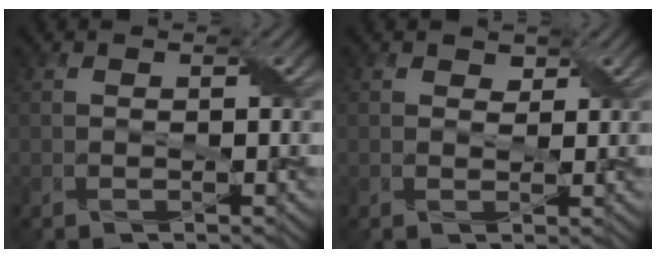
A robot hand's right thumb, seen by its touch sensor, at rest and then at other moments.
{"total": 1.2, "force": [0.9, 0.7, 0.4], "torque": [-0.013, 0.000, 0.014]}